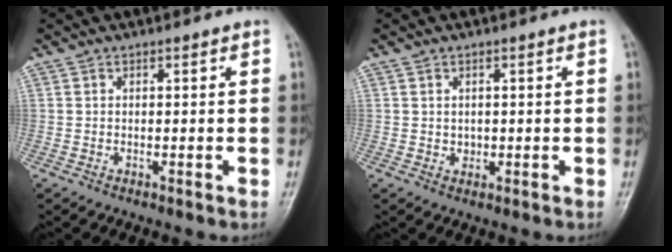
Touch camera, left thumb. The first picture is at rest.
{"total": 1.2, "force": [0.3, 1.1, 0.6], "torque": [-0.004, -0.002, 0.008]}